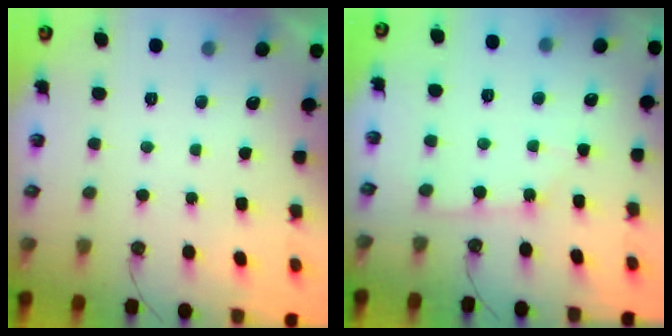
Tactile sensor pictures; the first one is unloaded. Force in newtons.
{"total": 2.2, "press": 2.1, "slide": 0.3}